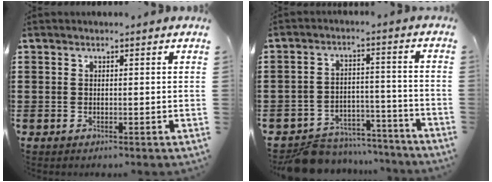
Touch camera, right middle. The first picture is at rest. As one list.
[{"total": 7.9, "force": [-7.6, 1.9, 1.1], "torque": [-0.011, 0.030, -0.146]}]